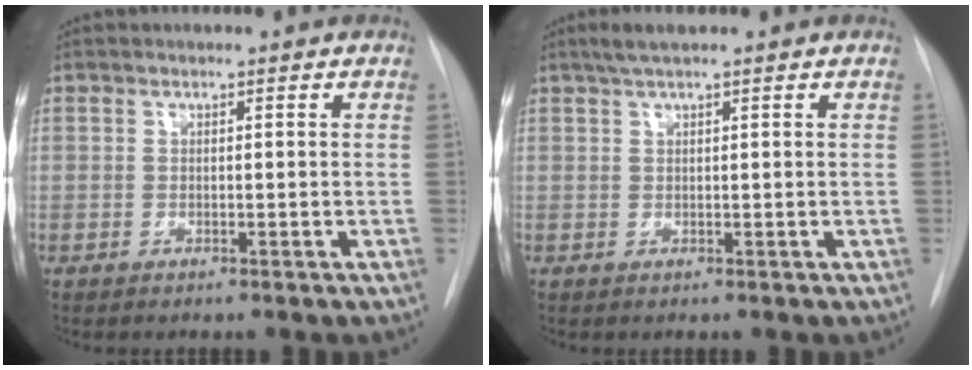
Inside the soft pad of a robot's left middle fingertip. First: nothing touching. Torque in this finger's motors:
{"motor_torque": [0.36, -0.33, 0.06, 0.04]}